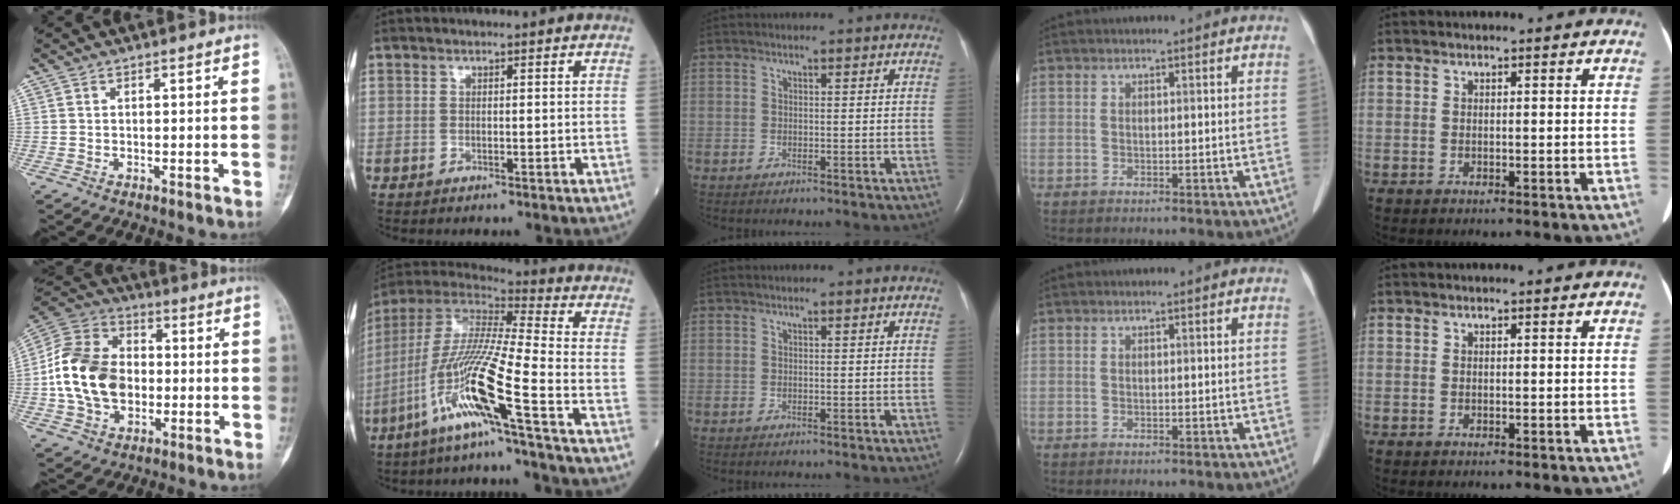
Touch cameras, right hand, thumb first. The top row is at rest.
{"thumb": {"total": 17.6, "force": [-1.5, 12.8, 12.0], "torque": [-0.204, 0.026, -0.030]}, "index": {"total": 16.0, "force": [-7.4, -0.9, 14.1], "torque": [-0.299, -0.025, -0.154]}}